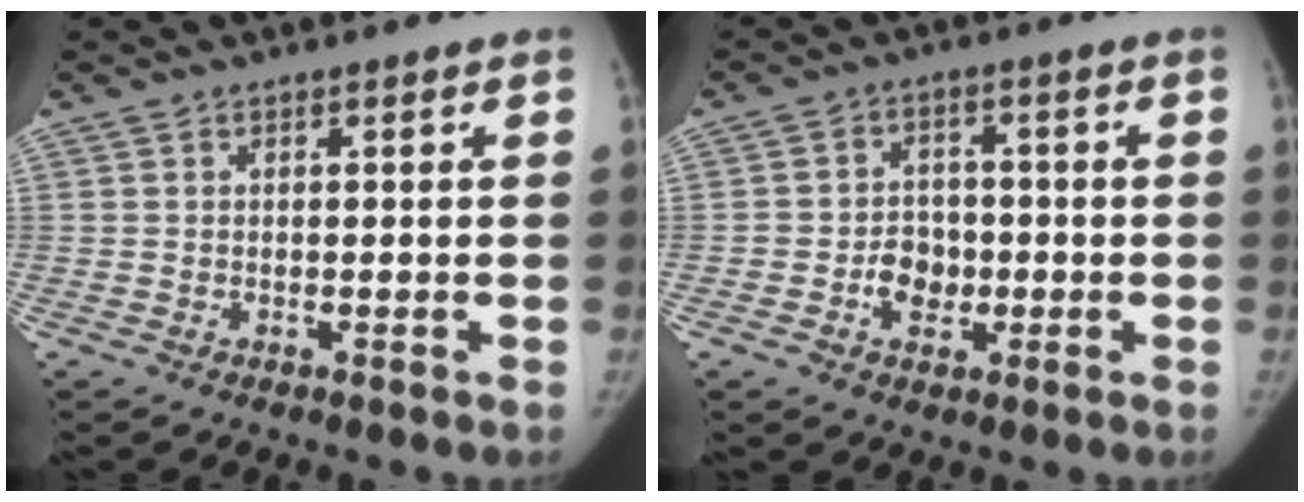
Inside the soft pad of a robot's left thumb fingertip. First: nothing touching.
{"total": 6.1, "force": [-1.6, 4.9, 3.2], "torque": [-0.023, 0.016, -0.028]}